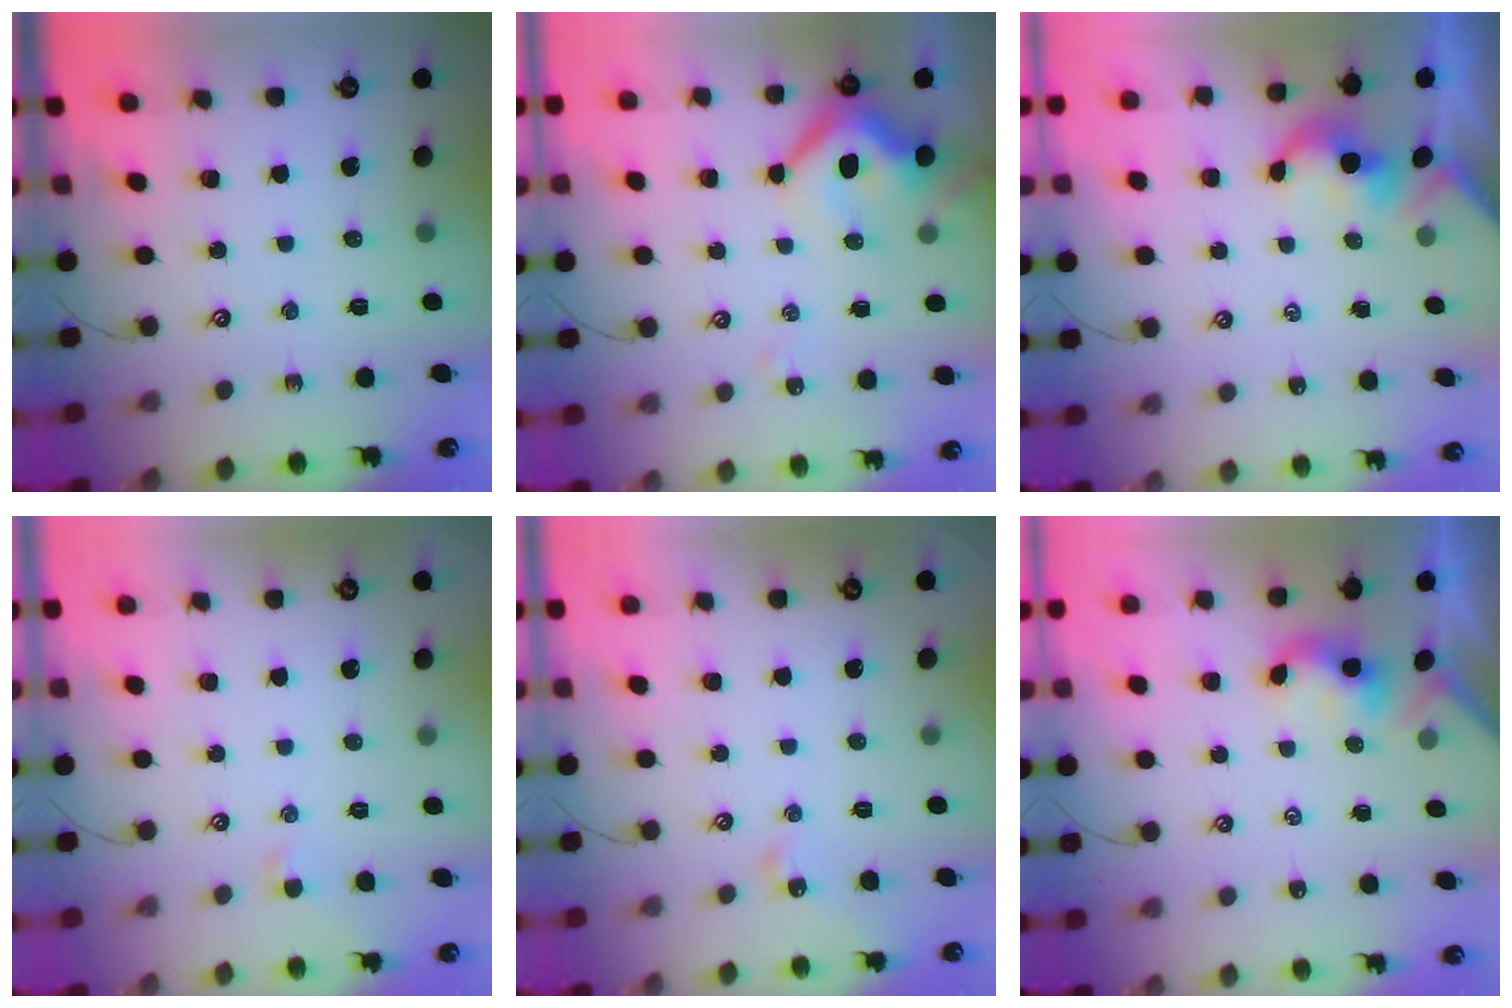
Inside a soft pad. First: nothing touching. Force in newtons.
{"total": 11.0, "press": 10.9, "slide": 1.3}
{"total": 2.0, "press": 2.0, "slide": 0.4}
{"total": 0.0}
{"total": 1.9, "press": 1.8, "slide": 0.5}
{"total": 2.4, "press": 2.4, "slide": 0.2}